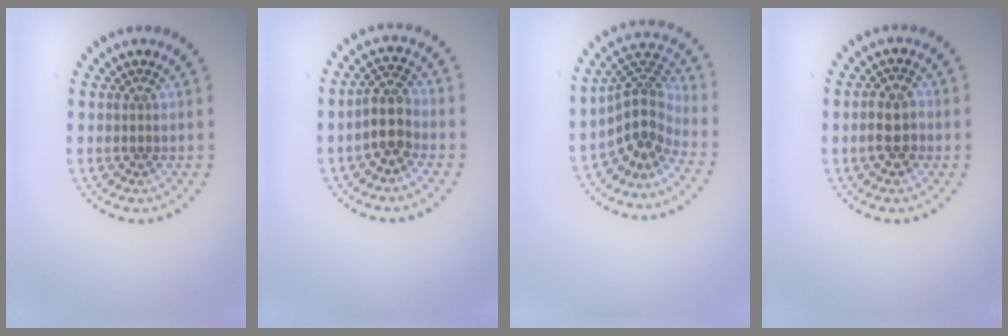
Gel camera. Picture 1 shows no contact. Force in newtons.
{"total": 2.9, "press": 2.5, "slide": 1.5}
{"total": 4.0, "press": 2.8, "slide": 2.7}
{"total": 2.8, "press": 2.8, "slide": 0.6}